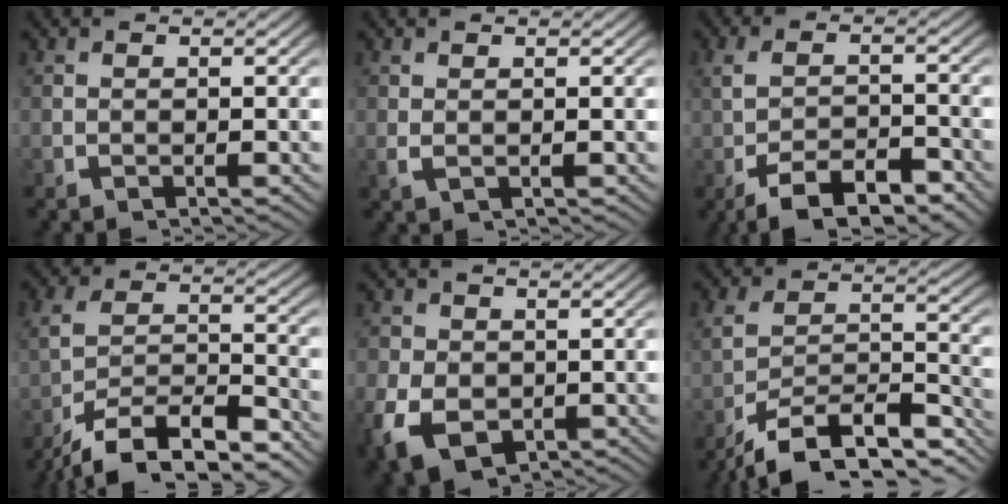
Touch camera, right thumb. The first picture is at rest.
{"total": 0.9, "force": [0.3, 0.3, 0.8], "torque": [-0.024, -0.003, 0.013]}
{"total": 5.9, "force": [-3.3, 2.6, 4.1], "torque": [-0.073, -0.012, -0.045]}
{"total": 9.3, "force": [-5.8, 5.3, 4.9], "torque": [-0.094, -0.032, -0.086]}
{"total": 7.2, "force": [-2.5, 5.4, 4.1], "torque": [-0.094, -0.047, -0.015]}
{"total": 12.0, "force": [-8.2, 6.3, 6.1], "torque": [-0.114, -0.042, -0.113]}